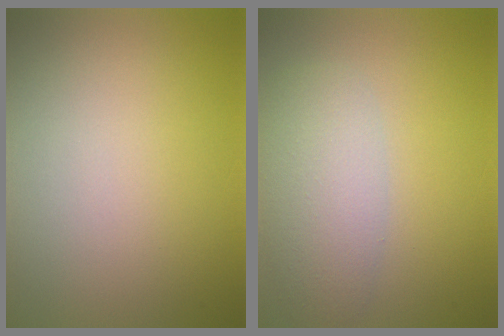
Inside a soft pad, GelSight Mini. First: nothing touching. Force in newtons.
{"total": 4.4, "press": 4.4, "slide": 0.3}